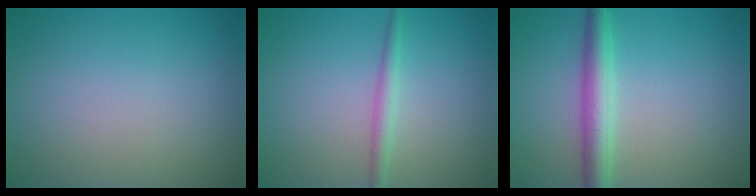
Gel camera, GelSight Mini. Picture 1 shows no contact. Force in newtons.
{"total": 1.7, "press": 1.7, "slide": 0.1}
{"total": 3.9, "press": 3.9, "slide": 0.1}